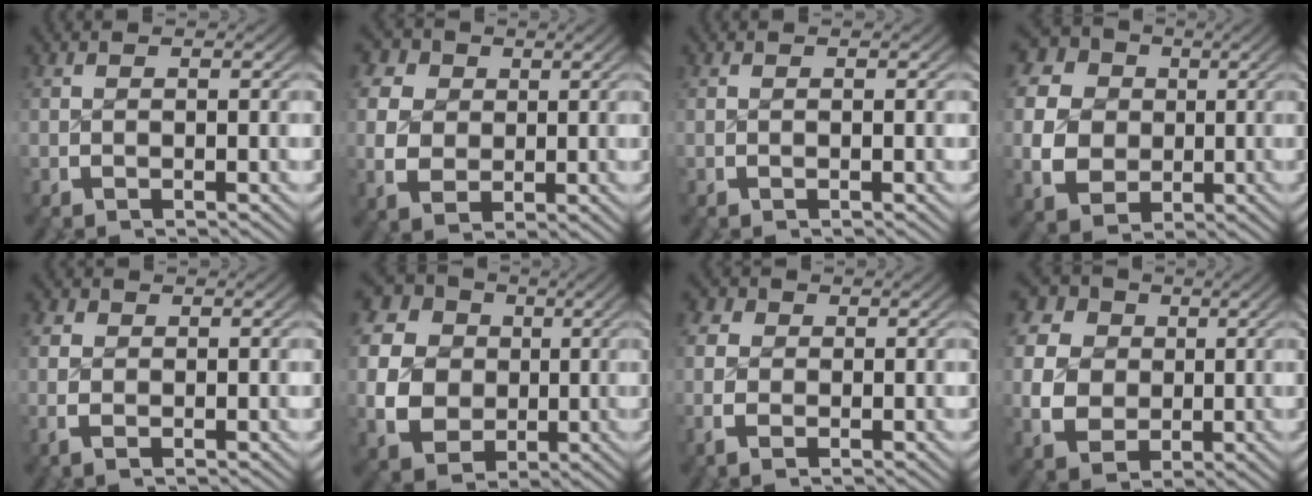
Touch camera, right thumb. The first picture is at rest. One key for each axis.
{"total": 7.5, "fx": 0.8, "fy": 6.2, "fz": 4.1, "tx": -0.099, "ty": -0.026, "tz": 0.022}
{"total": 0.0}
{"total": 13.8, "fx": 0.6, "fy": 11.9, "fz": 6.9, "tx": -0.151, "ty": -0.020, "tz": 0.001}
{"total": 2.1, "fx": 0.2, "fy": 1.8, "fz": 1.1, "tx": -0.030, "ty": -0.008, "tz": 0.004}
{"total": 15.5, "fx": 0.8, "fy": 13.4, "fz": 7.9, "tx": -0.175, "ty": -0.023, "tz": 0.005}
{"total": 3.1, "fx": 0.2, "fy": 2.7, "fz": 1.6, "tx": -0.045, "ty": -0.011, "tz": 0.003}
{"total": 11.9, "fx": 0.7, "fy": 10.1, "fz": 6.4, "tx": -0.141, "ty": -0.027, "tz": 0.012}